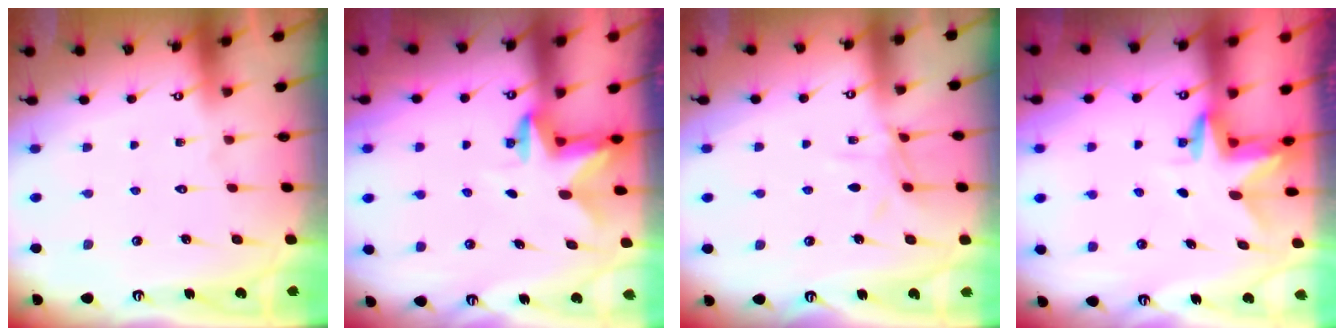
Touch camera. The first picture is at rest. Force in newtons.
{"total": 2.7, "press": 2.7, "slide": 0.5}
{"total": 6.9, "press": 6.8, "slide": 0.6}
{"total": 3.0, "press": 3.0, "slide": 0.2}